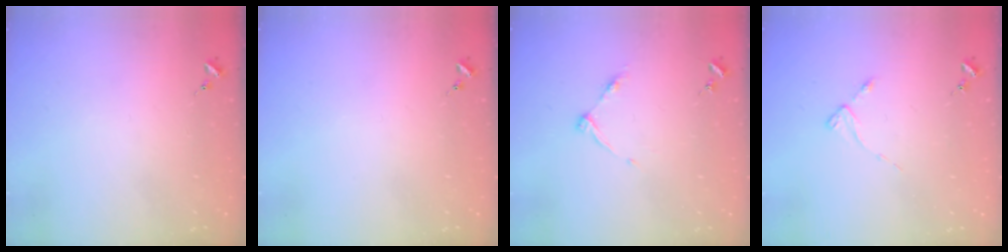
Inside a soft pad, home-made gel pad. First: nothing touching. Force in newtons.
{"total": 0.0}
{"total": 6.0, "press": 6.0, "slide": 0.7}
{"total": 2.8, "press": 2.8, "slide": 0.3}